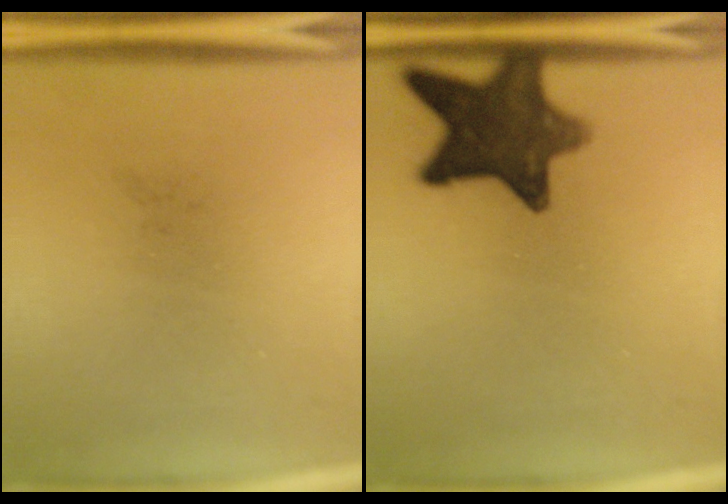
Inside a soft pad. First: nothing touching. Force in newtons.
{"total": 11.7}